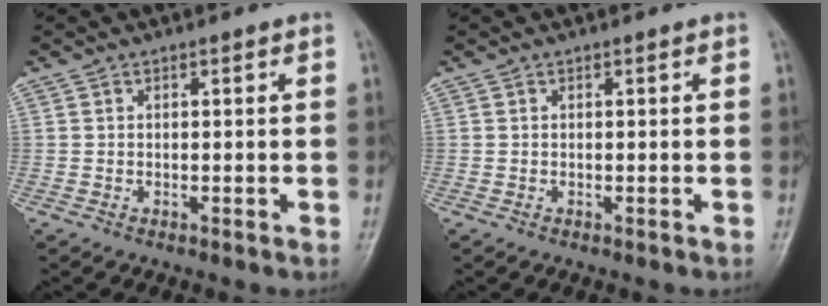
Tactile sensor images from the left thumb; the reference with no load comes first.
{"total": 0.0}